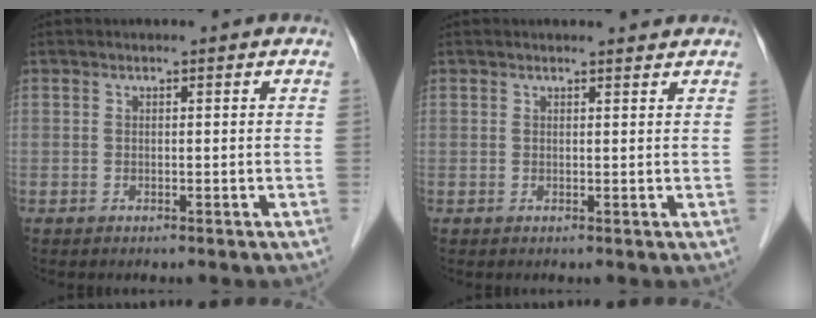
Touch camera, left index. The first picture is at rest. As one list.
[{"total": 1.7, "force": [1.7, 0.1, 0.2], "torque": [-0.009, 0.000, 0.021]}]